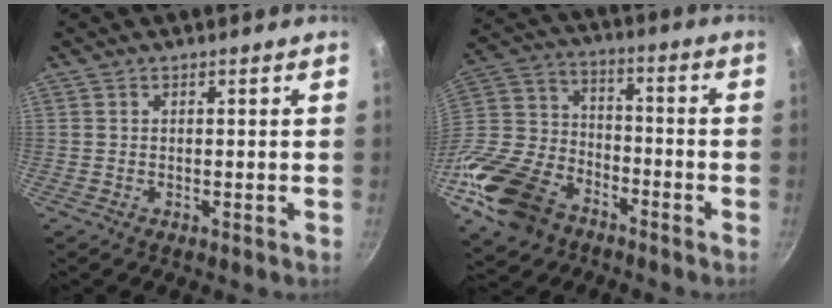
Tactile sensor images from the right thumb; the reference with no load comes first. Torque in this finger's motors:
{"motor_torque": [3.05, 1.96, 0.91, -0.79, 0.39]}